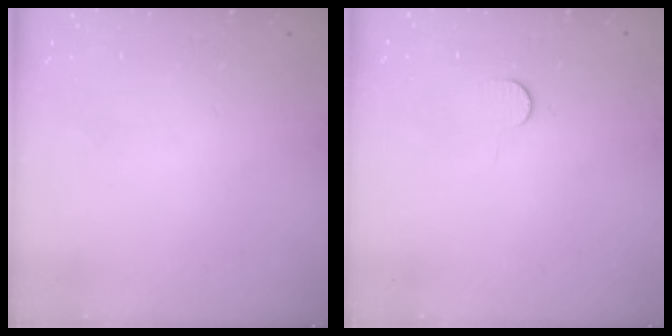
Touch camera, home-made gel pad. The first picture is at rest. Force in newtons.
{"total": 3.6, "press": 3.6, "slide": 0.4}